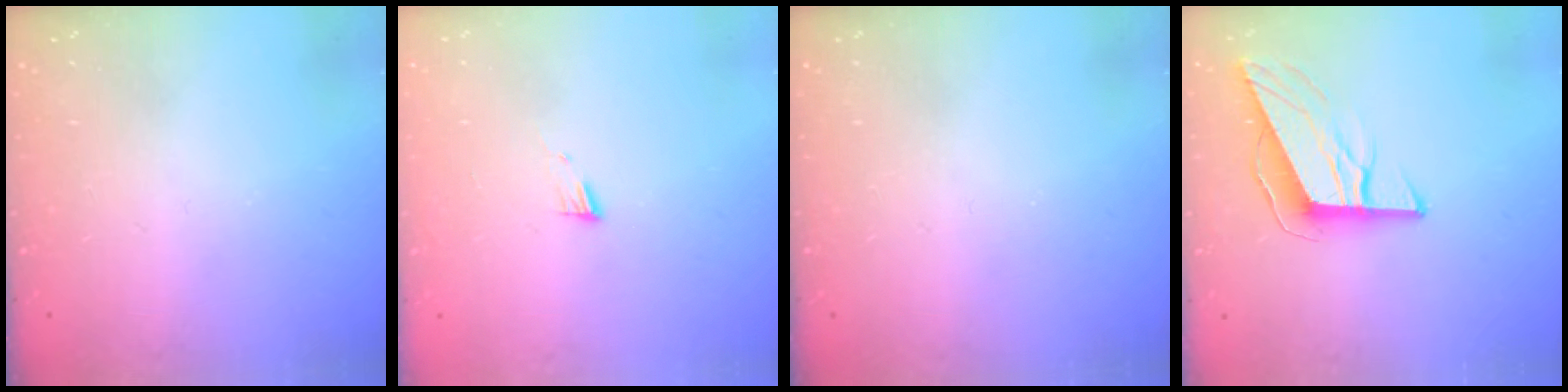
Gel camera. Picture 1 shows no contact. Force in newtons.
{"total": 4.9, "press": 4.9, "slide": 0.5}
{"total": 0.0}
{"total": 10.8, "press": 10.3, "slide": 3.1}